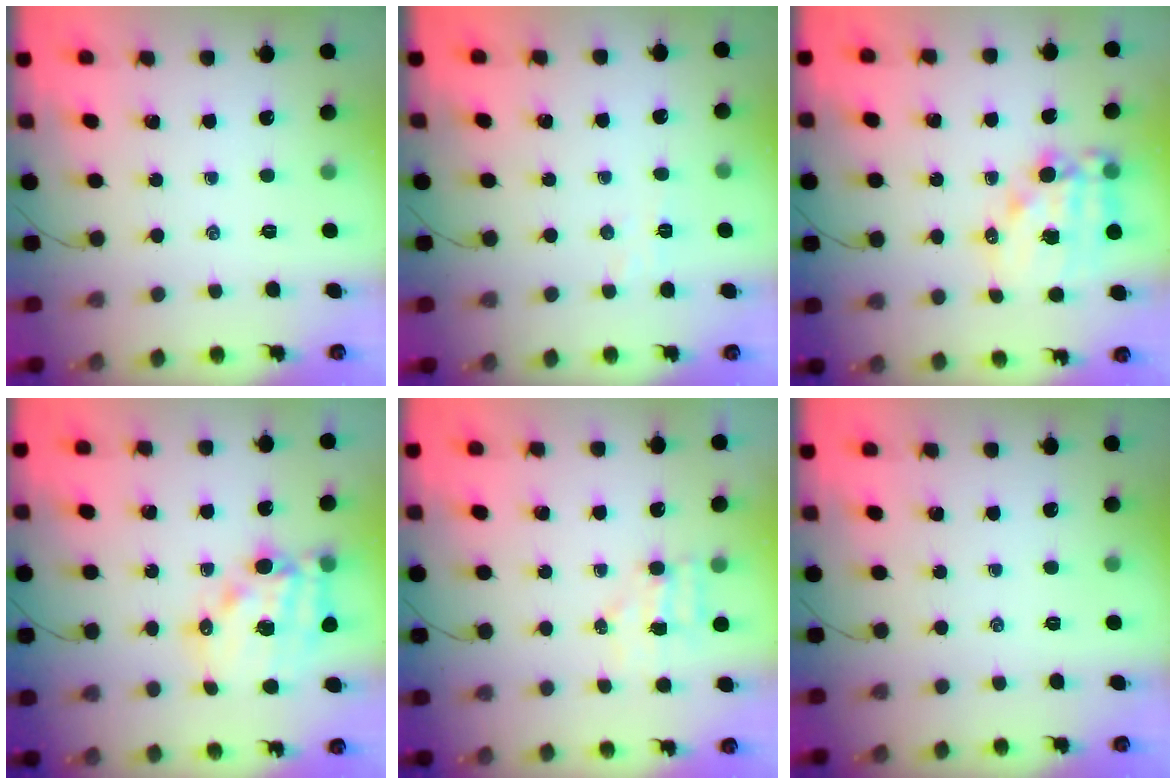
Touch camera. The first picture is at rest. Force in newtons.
{"total": 2.9, "press": 2.9, "slide": 0.7}
{"total": 12.6, "press": 12.2, "slide": 3.1}
{"total": 15.7, "press": 15.3, "slide": 3.8}
{"total": 4.1, "press": 4.1, "slide": 0.7}
{"total": 0.0}